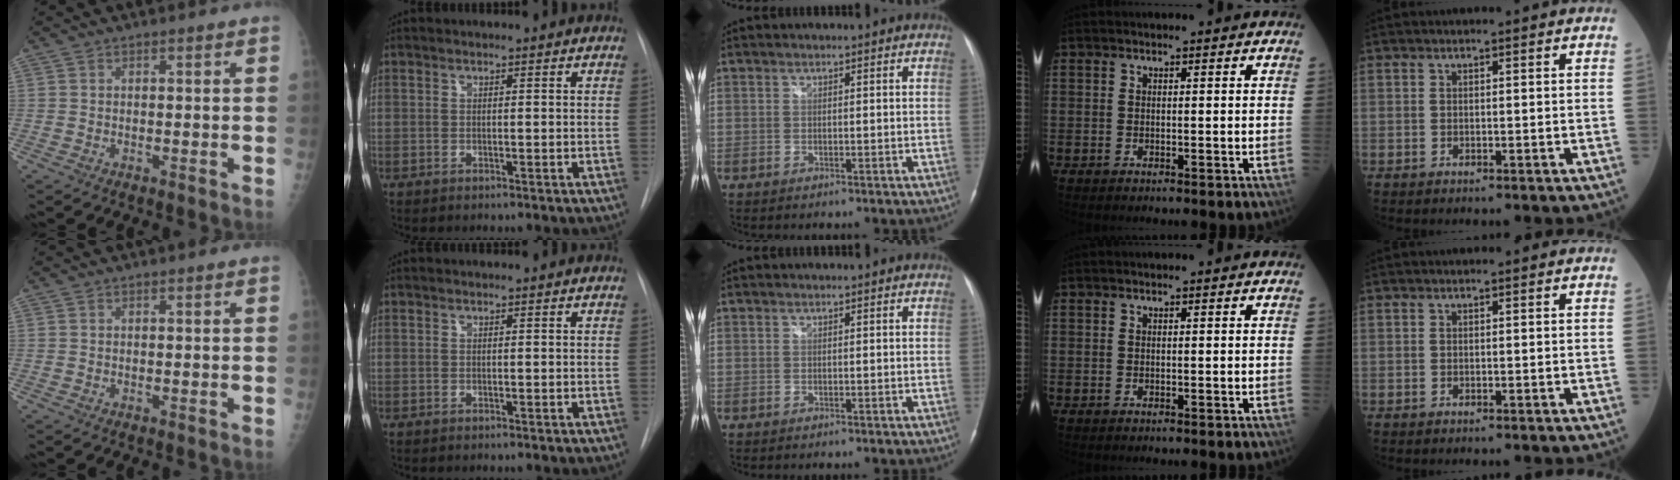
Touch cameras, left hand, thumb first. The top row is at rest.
{}